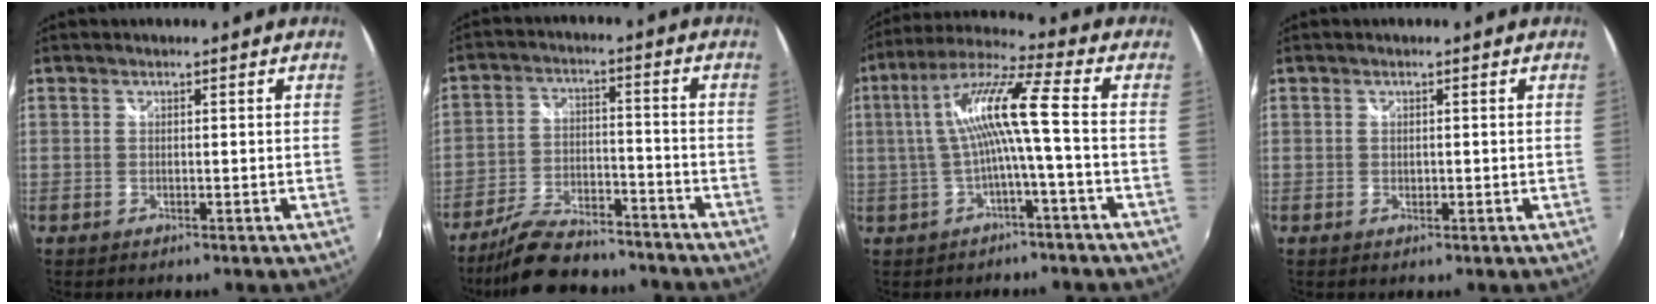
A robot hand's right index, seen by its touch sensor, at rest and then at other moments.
{"total": 16.2, "force": [-13.7, 5.4, 6.8], "torque": [-0.143, -0.004, -0.208]}
{"total": 10.7, "force": [-1.1, -0.3, 10.7], "torque": [-0.212, 0.016, -0.014]}
{"total": 0.6, "force": [0.0, 0.4, 0.4], "torque": [-0.006, 0.001, 0.001]}